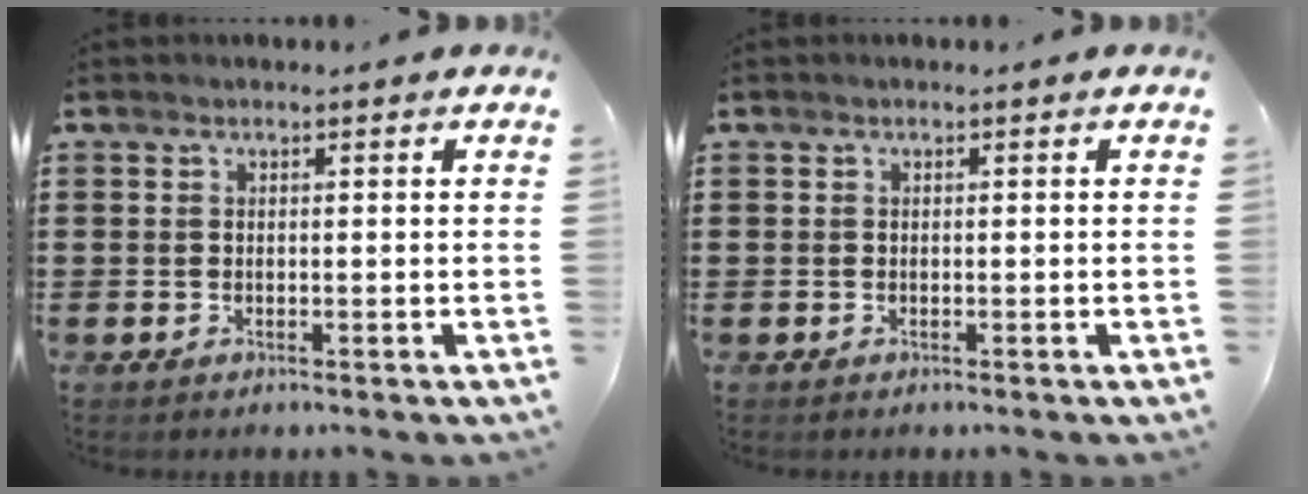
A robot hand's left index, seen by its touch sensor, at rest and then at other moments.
{"total": 0.0}